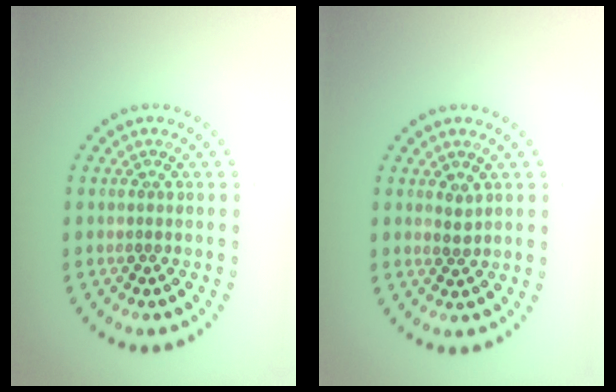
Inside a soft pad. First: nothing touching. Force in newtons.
{"total": 1.0, "press": 0.9, "slide": 0.5}